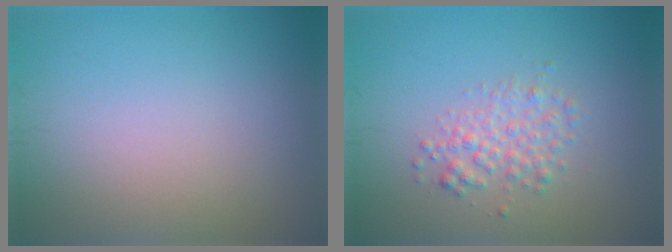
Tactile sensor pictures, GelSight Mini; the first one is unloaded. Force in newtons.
{"total": 2.6, "press": 2.6, "slide": 0.0}